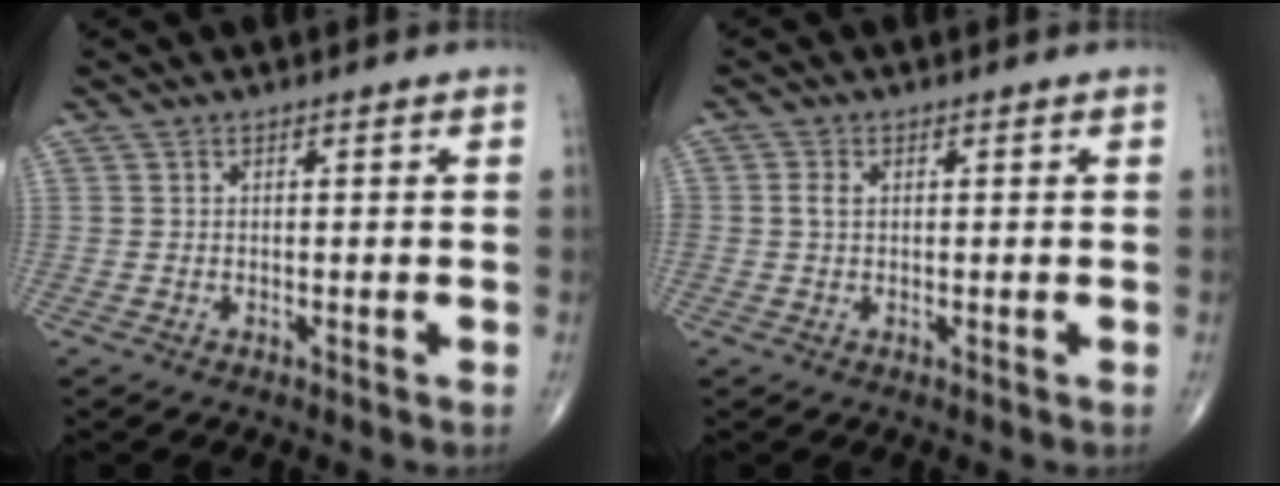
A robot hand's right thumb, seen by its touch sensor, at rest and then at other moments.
{"total": 1.9, "force": [0.3, 1.3, 1.4], "torque": [-0.029, 0.006, 0.007]}